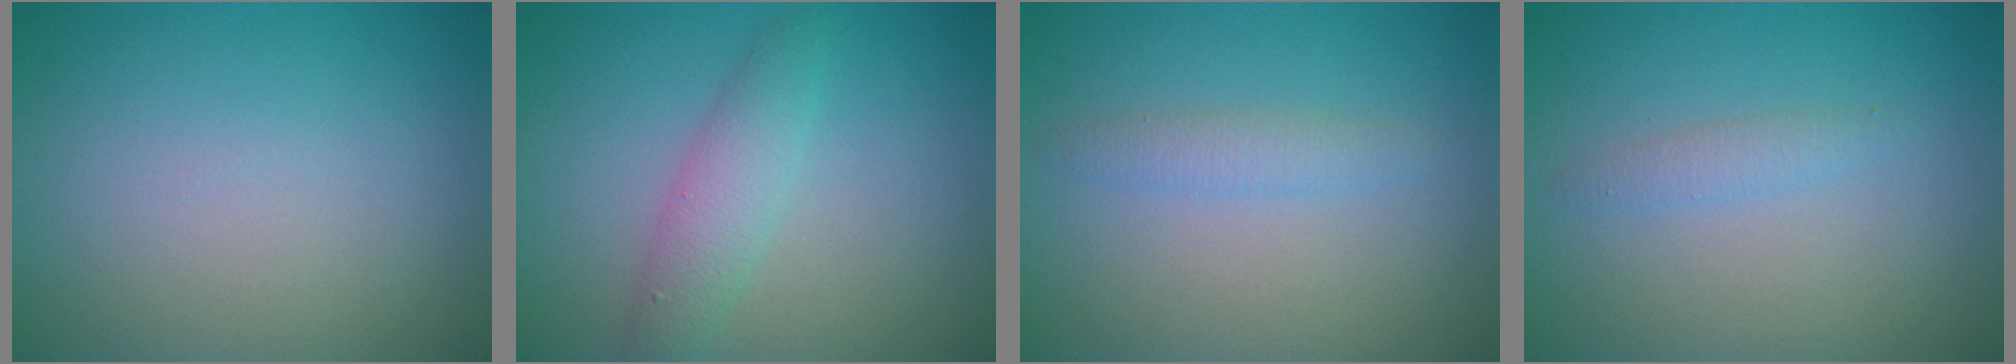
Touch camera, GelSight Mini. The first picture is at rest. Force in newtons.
{"total": 2.8, "press": 2.8, "slide": 0.1}
{"total": 1.6, "press": 1.6, "slide": 0.1}
{"total": 1.2, "press": 1.2, "slide": 0.0}